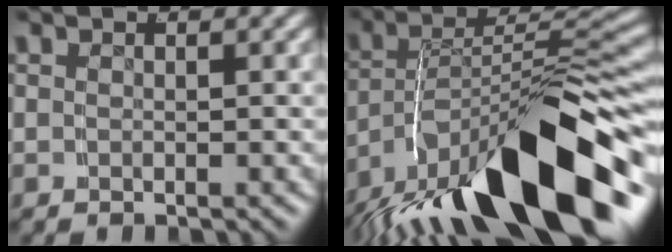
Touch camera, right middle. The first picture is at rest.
{"total": 15.4, "force": [-8.0, 6.3, 11.6], "torque": [-0.193, -0.010, -0.116]}